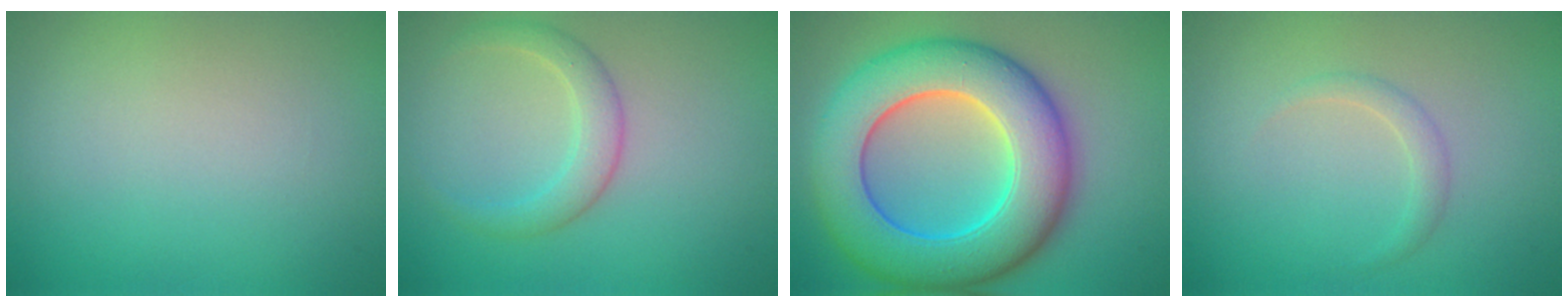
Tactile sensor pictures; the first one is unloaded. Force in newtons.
{"total": 2.5, "press": 2.5, "slide": 0.2}
{"total": 11.7, "press": 11.7, "slide": 0.3}
{"total": 0.7, "press": 0.7, "slide": 0.1}